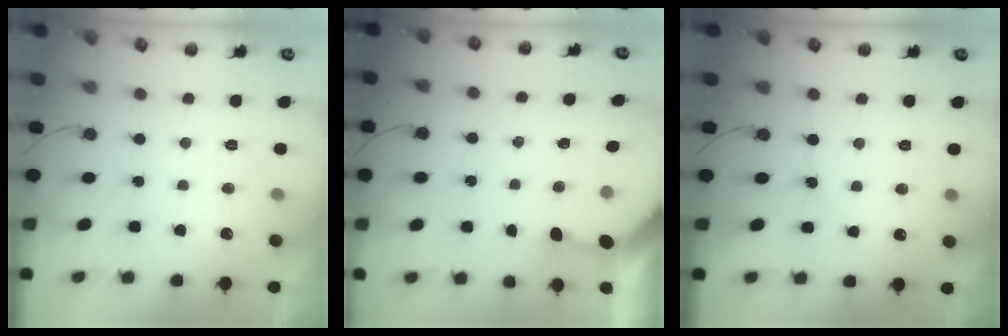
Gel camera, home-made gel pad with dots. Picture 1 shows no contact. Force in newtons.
{"total": 3.3, "press": 3.2, "slide": 0.4}
{"total": 1.8, "press": 1.8, "slide": 0.3}